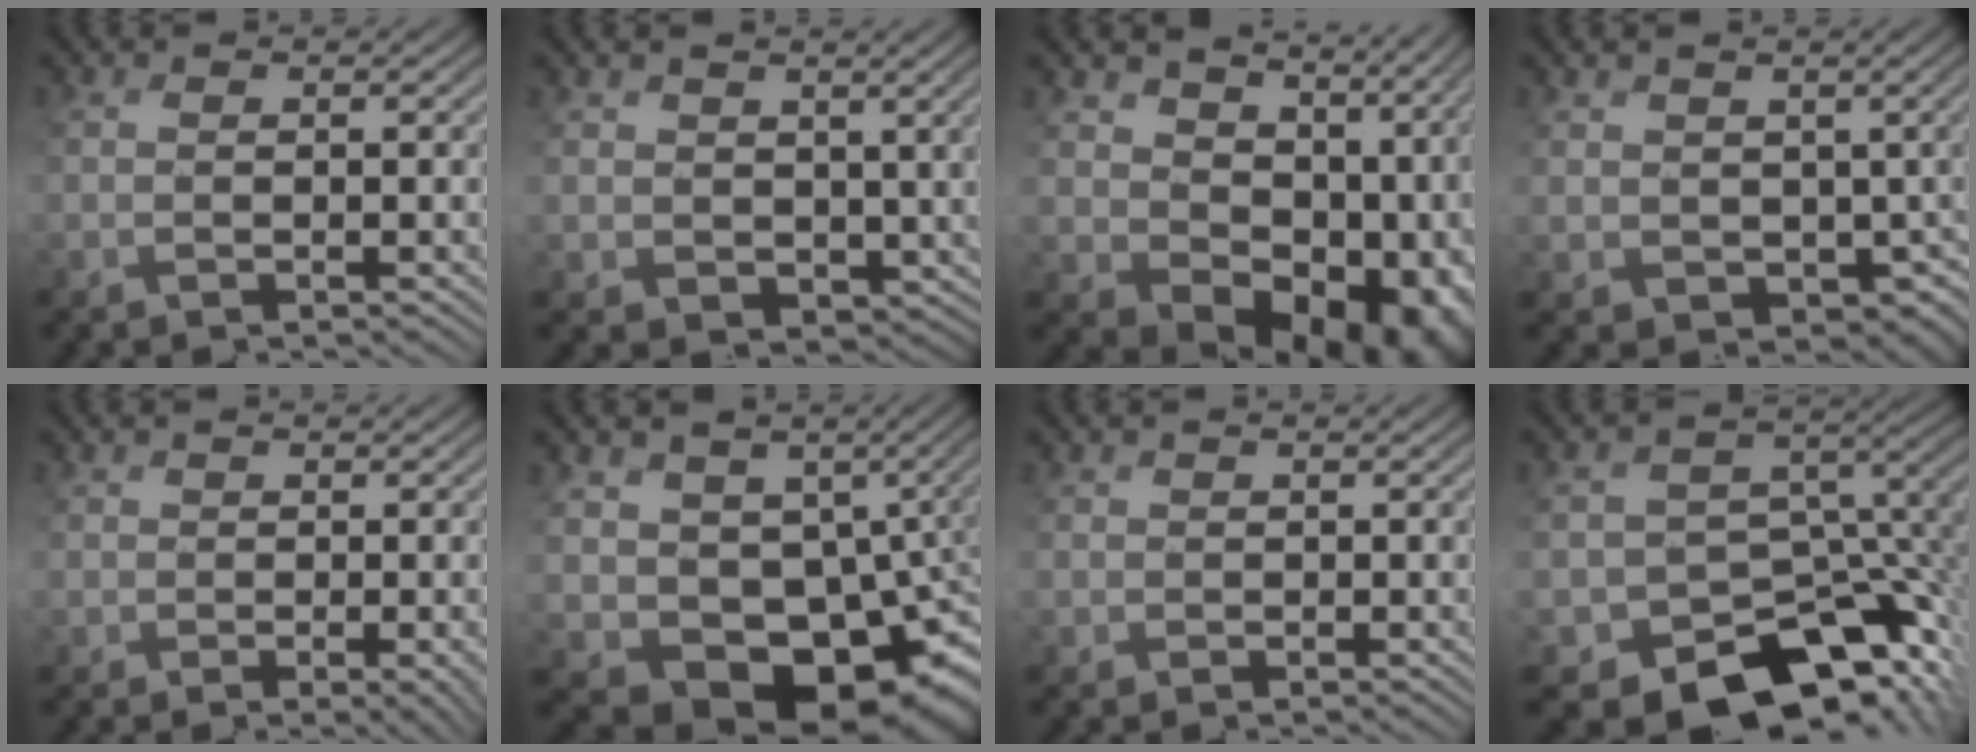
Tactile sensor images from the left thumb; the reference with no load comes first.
{"total": 2.9, "force": [1.5, 2.2, -0.9], "torque": [-0.013, -0.012, 0.038]}
{"total": 12.7, "force": [1.6, 10.3, 7.3], "torque": [-0.127, -0.043, 0.075]}
{"total": 3.7, "force": [0.5, 3.6, 0.7], "torque": [-0.033, -0.033, 0.026]}
{"total": 1.0, "force": [-0.6, 0.4, 0.7], "torque": [-0.008, -0.006, 0.002]}
{"total": 10.0, "force": [-1.9, 8.2, 5.4], "torque": [-0.090, -0.046, -0.003]}
{"total": 2.7, "force": [0.3, -0.6, -2.6], "torque": [0.037, -0.001, 0.013]}
{"total": 12.4, "force": [-9.0, 8.0, 3.1], "torque": [-0.056, -0.021, -0.113]}